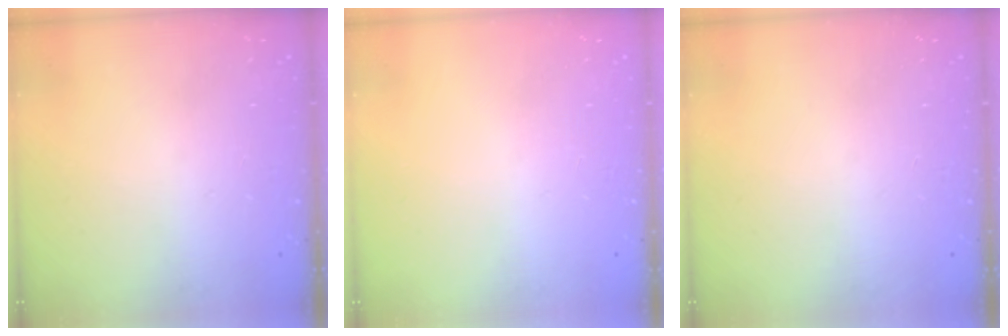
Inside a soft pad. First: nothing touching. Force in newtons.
{"total": 0.0}
{"total": 0.0}